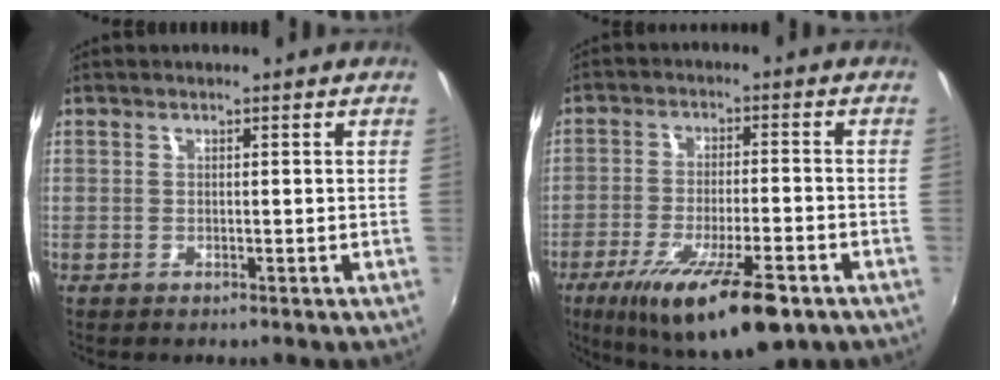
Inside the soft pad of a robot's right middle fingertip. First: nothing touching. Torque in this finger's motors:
{"motor_torque": [1.56, -0.58, 0.69, 0.21]}